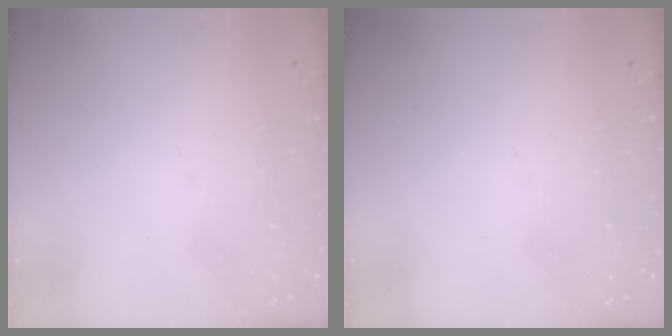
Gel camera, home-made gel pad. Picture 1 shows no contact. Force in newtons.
{"total": 0.0}